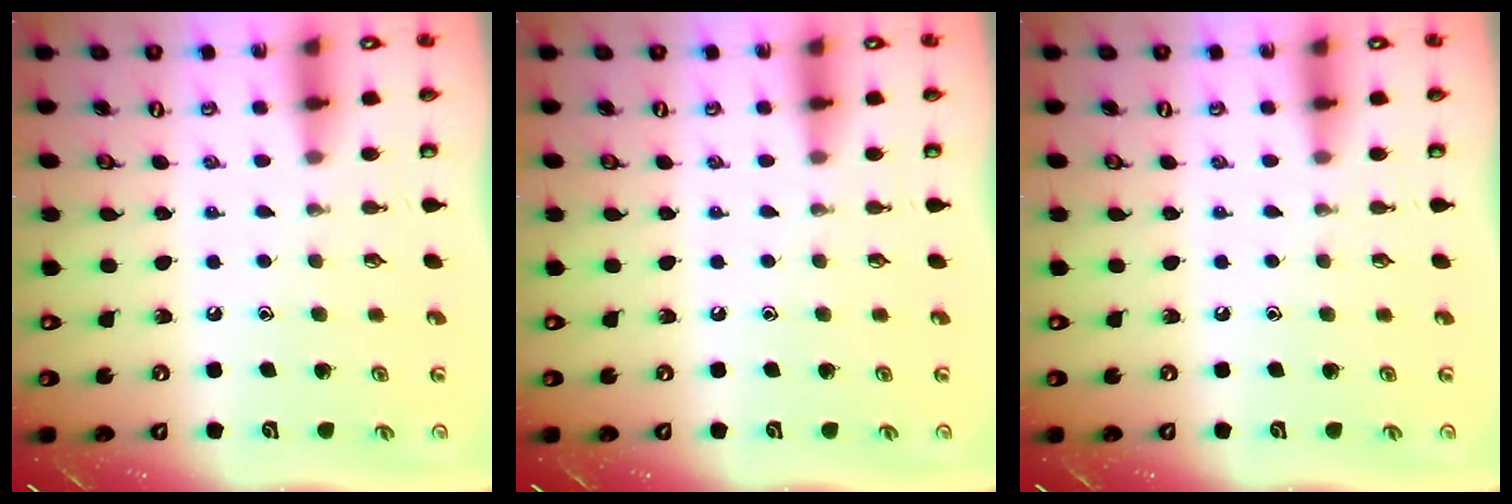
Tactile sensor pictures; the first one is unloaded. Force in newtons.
{"total": 0.0}
{"total": 0.0}